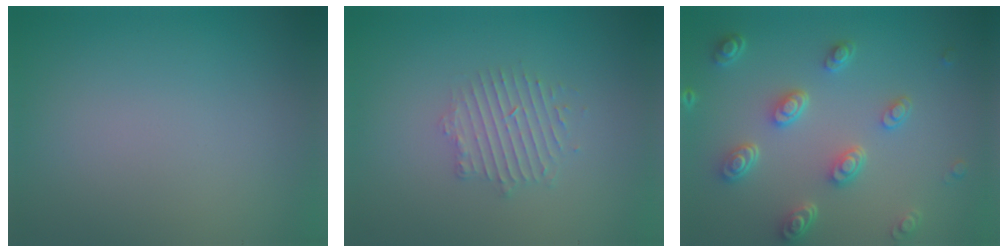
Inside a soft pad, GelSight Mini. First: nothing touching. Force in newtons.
{"total": 2.4, "press": 2.4, "slide": 0.3}
{"total": 4.8, "press": 3.6, "slide": 3.2}